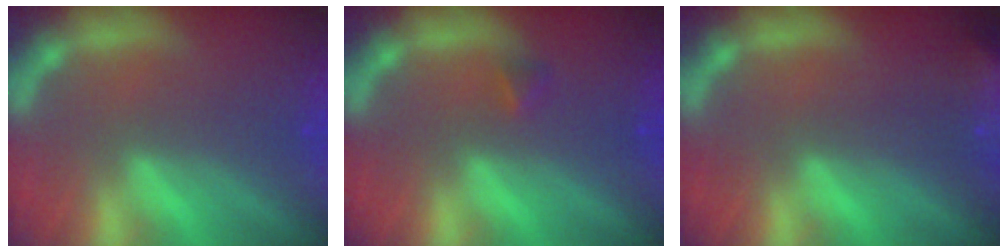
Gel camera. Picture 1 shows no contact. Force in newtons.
{"total": 0.9}
{"total": 9.9}